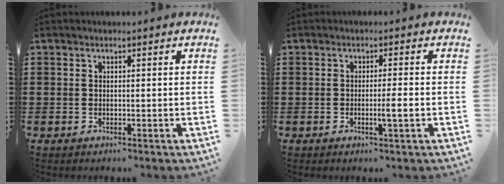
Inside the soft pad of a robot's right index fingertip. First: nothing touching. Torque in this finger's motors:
{"motor_torque": [1.24, 0.21, 0.42, 0.16]}